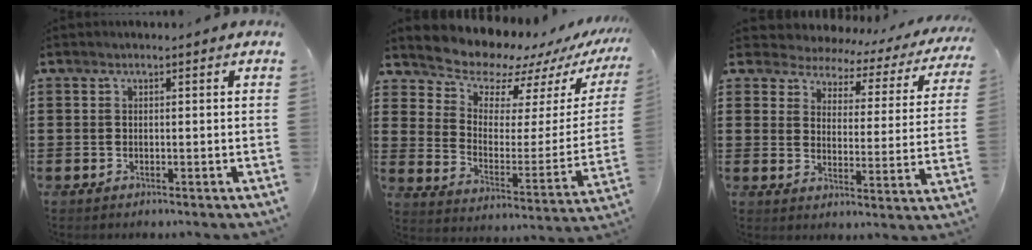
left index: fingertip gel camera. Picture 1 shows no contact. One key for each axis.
{"total": 8.2, "fx": 7.8, "fy": 2.5, "fz": 0.8, "tx": -0.050, "ty": -0.070, "tz": 0.135}
{"total": 3.5, "fx": 3.2, "fy": 1.3, "fz": 0.1, "tx": -0.029, "ty": -0.025, "tz": 0.048}